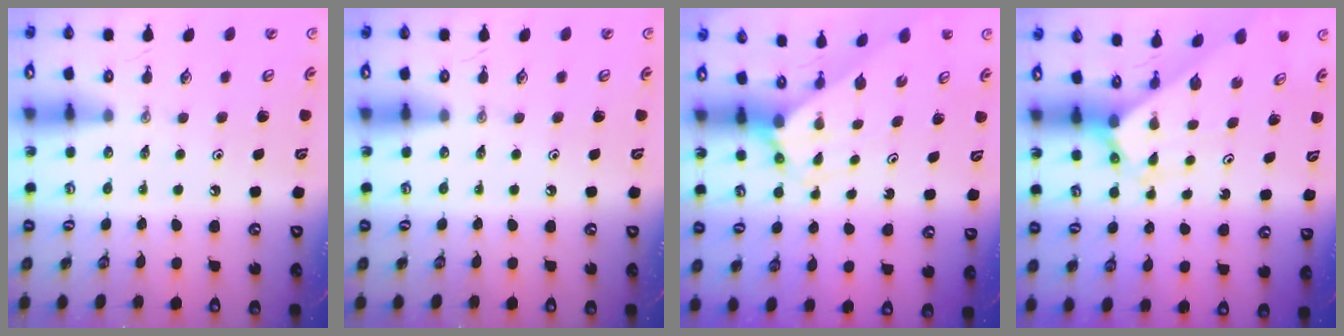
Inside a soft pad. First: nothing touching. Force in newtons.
{"total": 0.0}
{"total": 2.4, "press": 2.4, "slide": 0.2}
{"total": 2.1, "press": 2.1, "slide": 0.2}